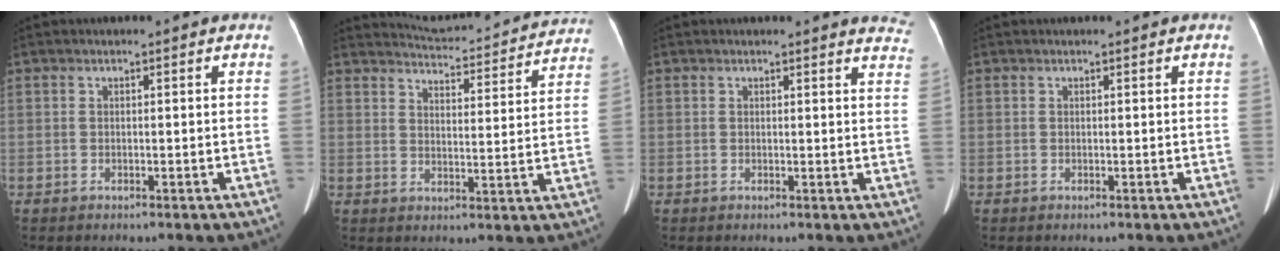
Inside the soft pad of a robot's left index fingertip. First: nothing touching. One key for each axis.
{"total": 17.8, "fx": 17.3, "fy": 2.2, "fz": 3.4, "tx": -0.043, "ty": -0.028, "tz": 0.205}
{"total": 5.7, "fx": 5.6, "fy": 0.9, "fz": 0.6, "tx": 0.018, "ty": -0.029, "tz": 0.025}
{"total": 0.0}